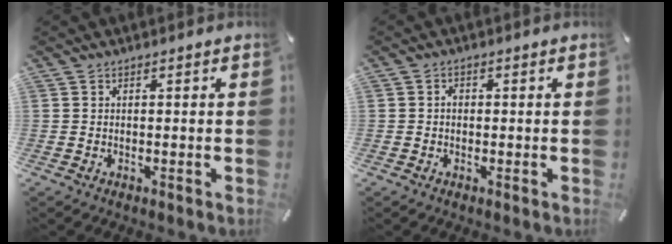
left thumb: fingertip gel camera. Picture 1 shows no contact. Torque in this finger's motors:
{"motor_torque": [0.38, 0.30, 0.17, -0.02, 0.00]}